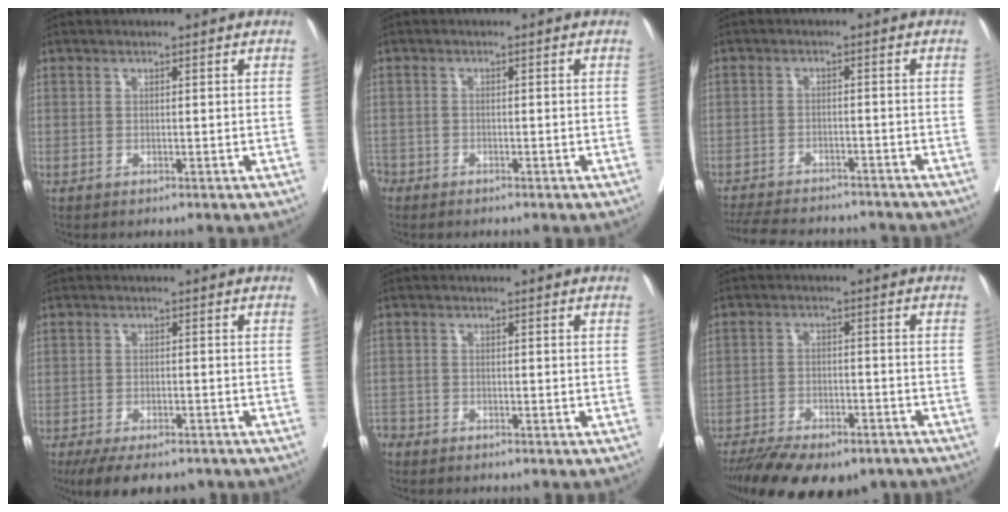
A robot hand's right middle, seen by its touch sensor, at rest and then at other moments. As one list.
[{"total": 2.6, "force": [-2.1, 1.4, 0.5], "torque": [-0.013, -0.001, -0.046]}, {"total": 15.9, "force": [-14.4, 3.2, 5.8], "torque": [-0.143, -0.020, -0.200]}, {"total": 11.6, "force": [-9.4, 3.2, 6.0], "torque": [-0.102, -0.015, -0.134]}, {"total": 2.6, "force": [-2.5, 0.9, 0.3], "torque": [-0.002, -0.003, -0.049]}, {"total": 17.9, "force": [-13.9, 6.0, 9.4], "torque": [-0.189, -0.015, -0.203]}]